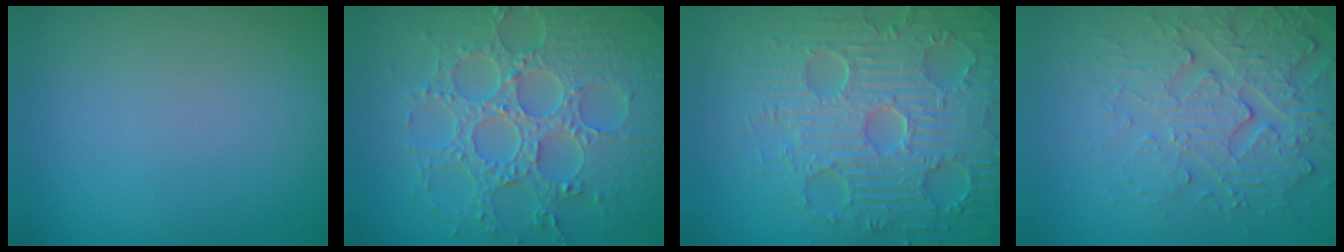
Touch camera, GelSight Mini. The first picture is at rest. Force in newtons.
{"total": 8.4, "press": 6.2, "slide": 5.6}
{"total": 9.8, "press": 6.8, "slide": 7.1}
{"total": 4.4, "press": 4.4, "slide": 0.5}